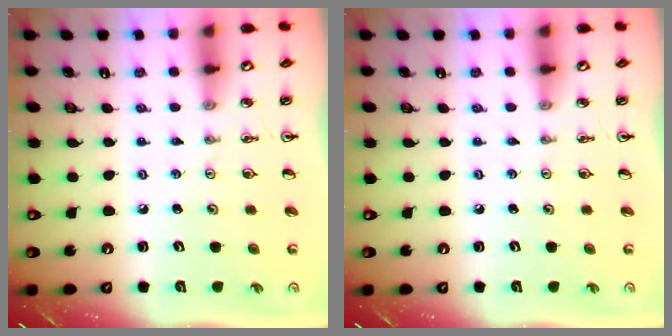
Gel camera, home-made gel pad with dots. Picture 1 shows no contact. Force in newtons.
{"total": 0.0}